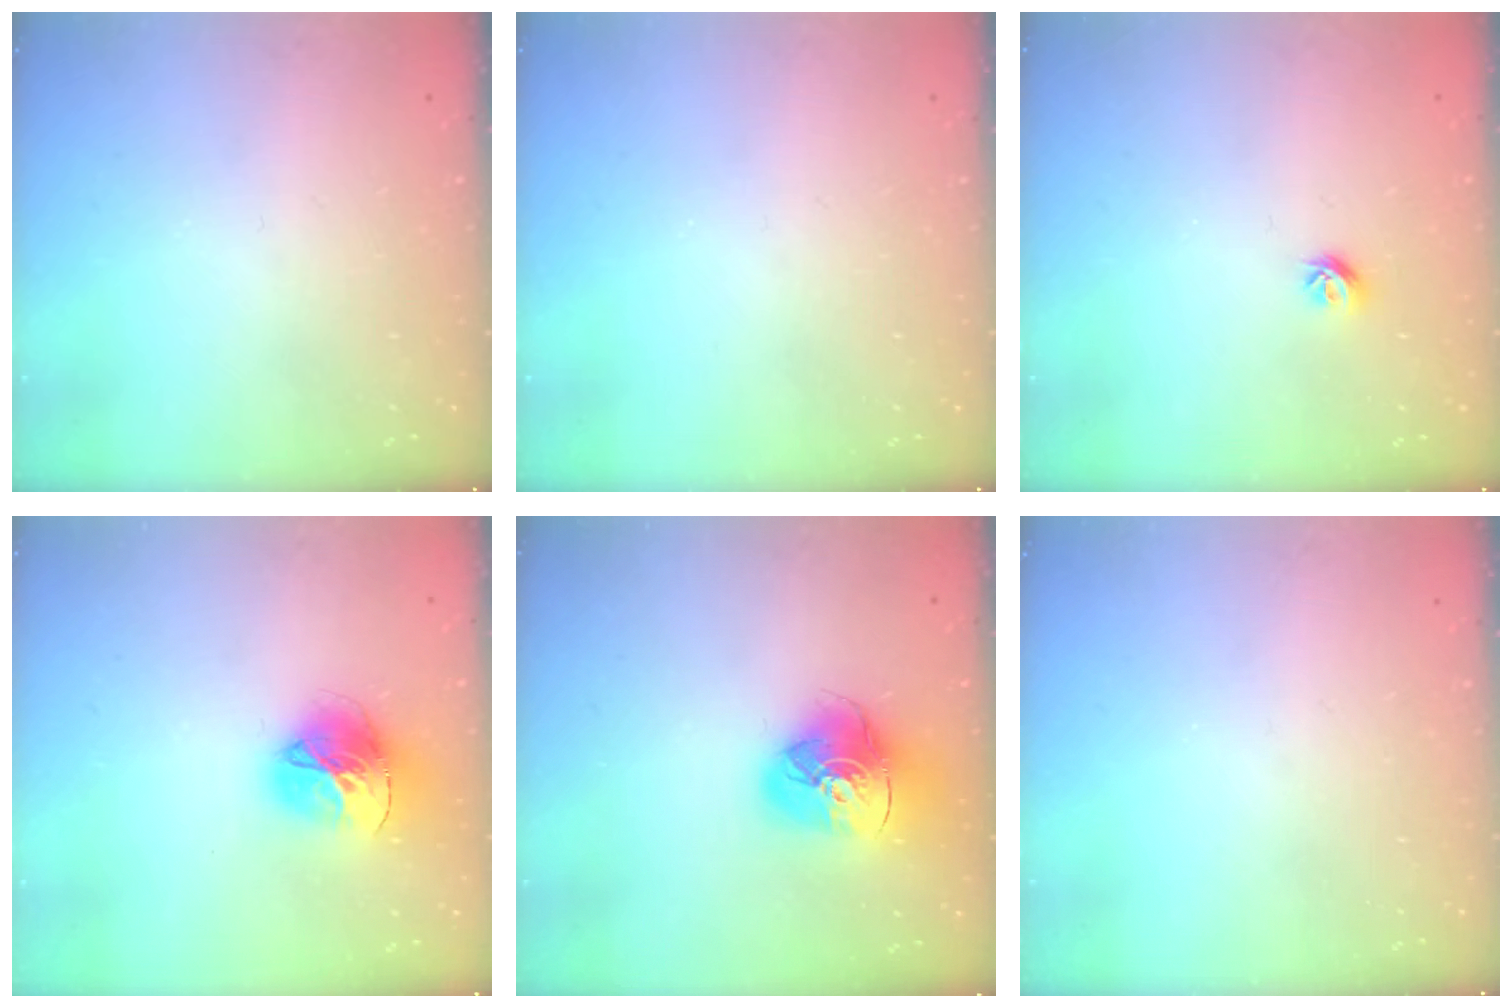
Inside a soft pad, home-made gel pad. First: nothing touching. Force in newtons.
{"total": 0.0}
{"total": 5.4, "press": 5.3, "slide": 0.9}
{"total": 16.0, "press": 15.9, "slide": 1.7}
{"total": 15.7, "press": 15.6, "slide": 1.9}
{"total": 0.0}